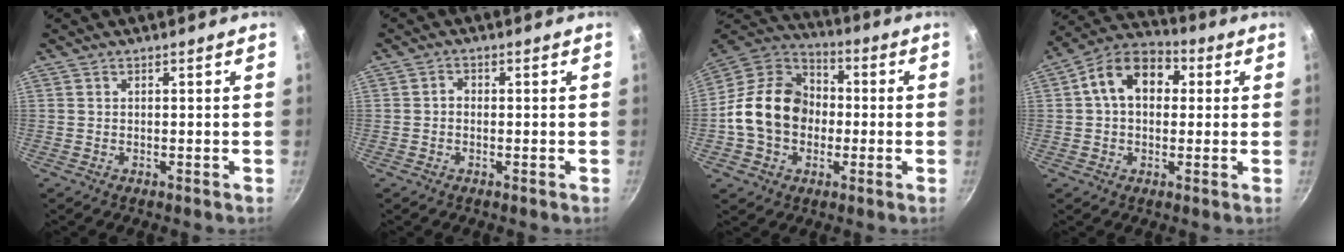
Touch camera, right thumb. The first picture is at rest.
{"total": 1.4, "force": [-0.4, 1.2, 0.8], "torque": [-0.013, 0.008, -0.009]}
{"total": 17.6, "force": [-1.5, 14.0, 10.7], "torque": [-0.155, 0.040, -0.038]}
{"total": 12.6, "force": [2.3, 9.0, 8.5], "torque": [-0.106, 0.030, 0.017]}